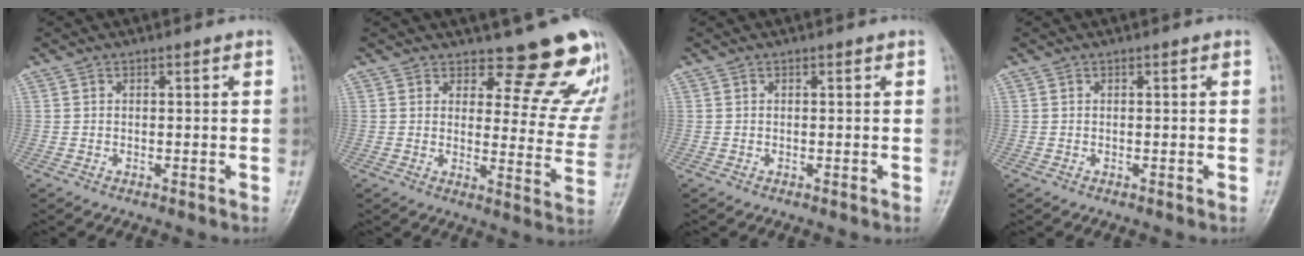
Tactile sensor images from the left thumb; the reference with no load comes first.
{"total": 13.6, "force": [12.2, 4.5, 3.8], "torque": [0.005, -0.116, 0.131]}
{"total": 0.0}
{"total": 0.0}